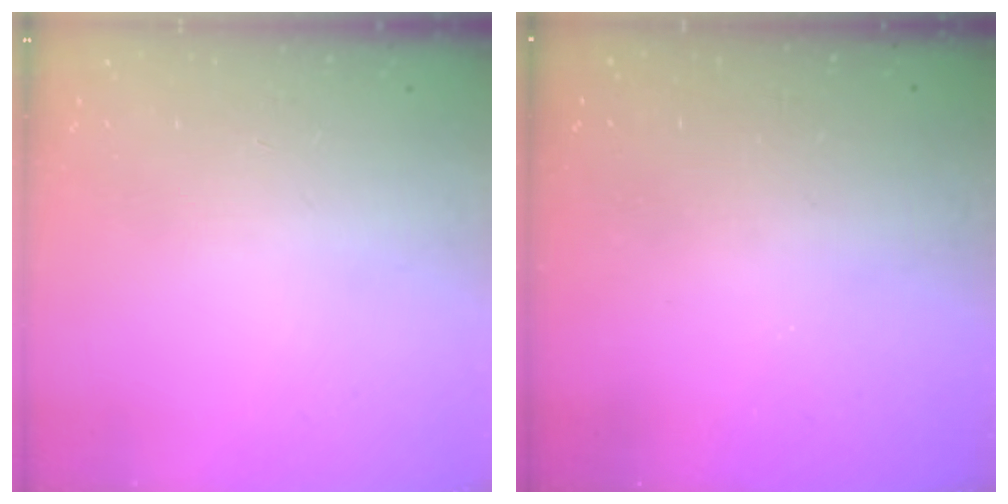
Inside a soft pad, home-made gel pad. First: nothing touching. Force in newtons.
{"total": 3.2, "press": 3.2, "slide": 0.1}